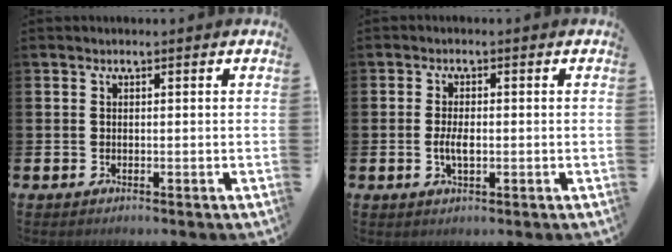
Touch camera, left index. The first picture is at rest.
{"total": 2.8, "force": [-0.4, 1.3, 2.5], "torque": [-0.045, 0.001, -0.008]}